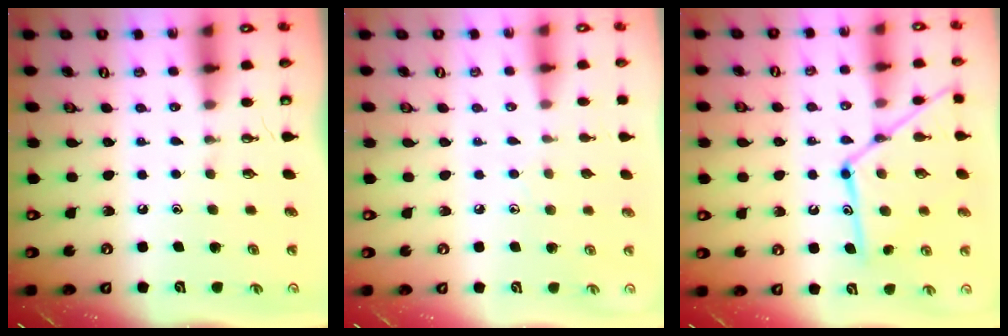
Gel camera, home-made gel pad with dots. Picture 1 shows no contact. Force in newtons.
{"total": 4.8, "press": 4.8, "slide": 0.5}
{"total": 16.8, "press": 16.7, "slide": 1.3}